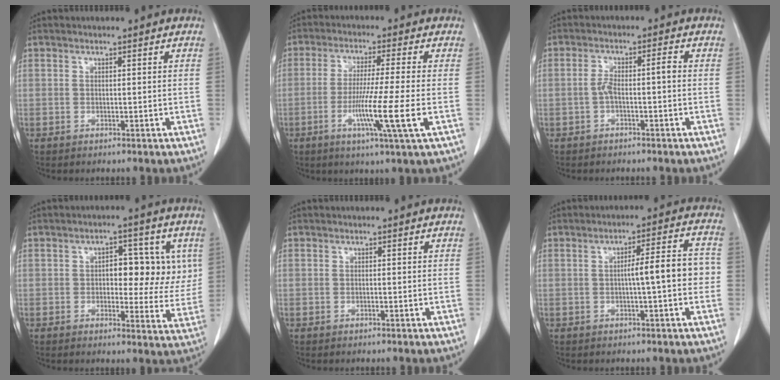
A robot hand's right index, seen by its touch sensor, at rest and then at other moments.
{"total": 9.7, "force": [-2.9, -1.5, 9.1], "torque": [-0.170, -0.027, -0.054]}
{"total": 3.4, "force": [-0.9, 0.5, 3.2], "torque": [-0.062, 0.017, -0.013]}
{"total": 8.8, "force": [1.9, 4.7, 7.2], "torque": [-0.075, 0.015, 0.025]}
{"total": 0.0}
{"total": 7.1, "force": [-0.7, 0.8, 7.0], "torque": [-0.099, 0.023, -0.010]}